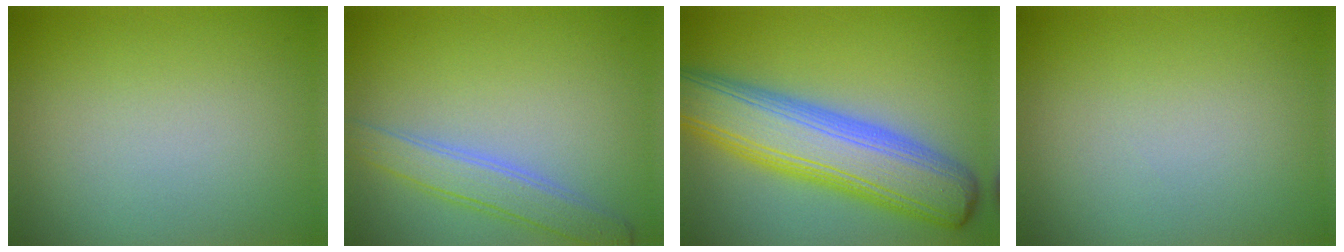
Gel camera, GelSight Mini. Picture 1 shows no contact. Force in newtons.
{"total": 3.1, "press": 3.0, "slide": 0.2}
{"total": 10.0, "press": 10.0, "slide": 0.6}
{"total": 0.0}